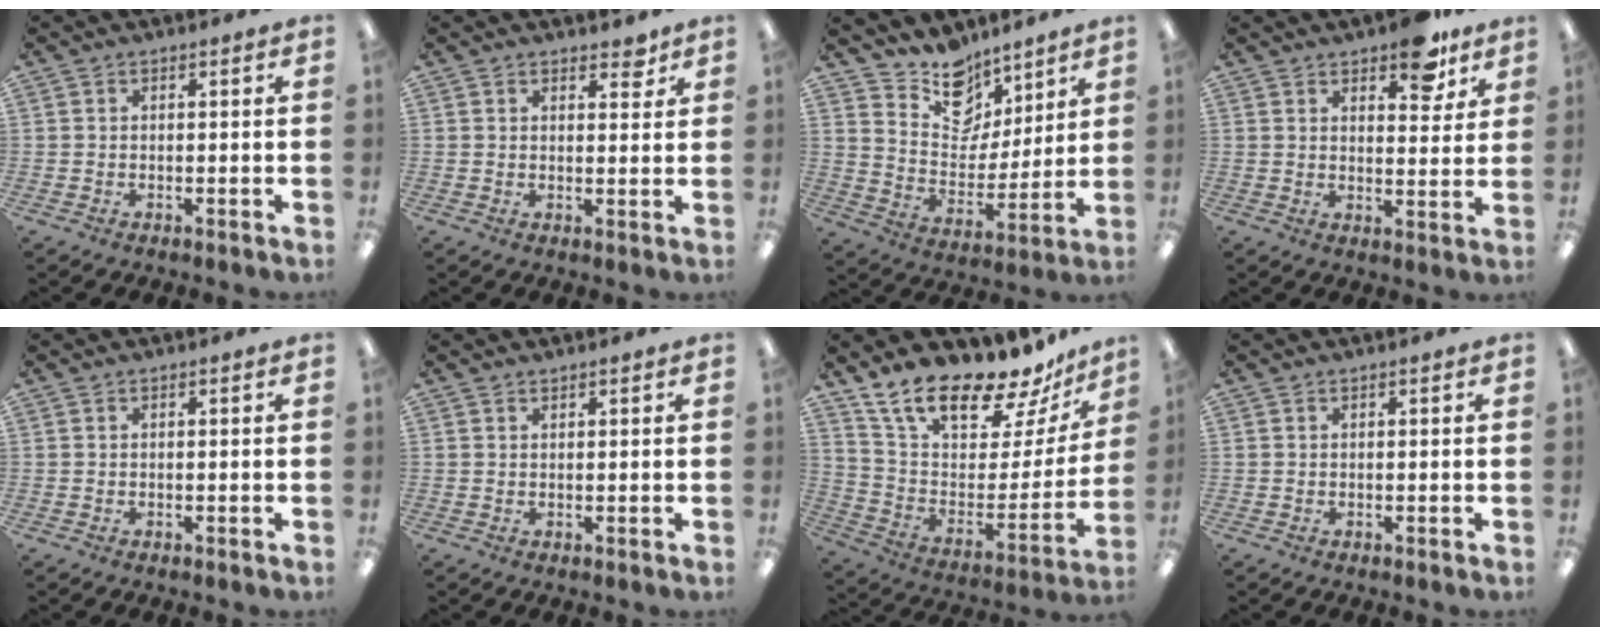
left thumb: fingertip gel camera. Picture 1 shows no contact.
{"total": 3.4, "force": [2.7, 1.5, 1.3], "torque": [0.003, -0.015, 0.042]}
{"total": 12.8, "force": [10.3, 7.1, 2.6], "torque": [-0.047, -0.088, 0.195]}
{"total": 8.6, "force": [6.4, 3.6, 4.5], "torque": [-0.047, -0.031, 0.107]}
{"total": 0.0}
{"total": 0.7, "force": [0.7, 0.2, 0.0], "torque": [-0.001, 0.001, 0.013]}
{"total": 20.1, "force": [17.0, 6.0, 8.7], "torque": [-0.158, -0.134, 0.299]}
{"total": 0.0}